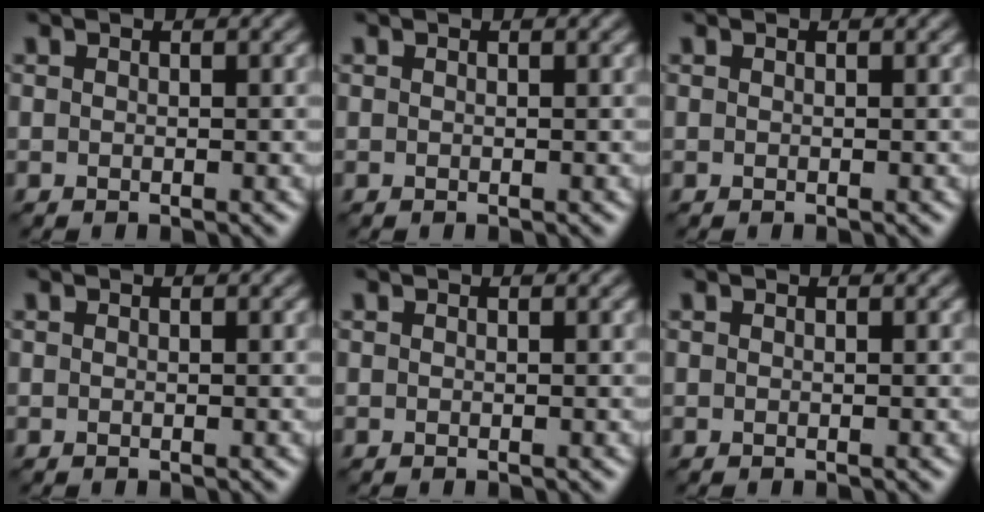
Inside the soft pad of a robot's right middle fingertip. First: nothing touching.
{"total": 0.0}
{"total": 0.0}
{"total": 0.0}
{"total": 0.0}
{"total": 0.0}